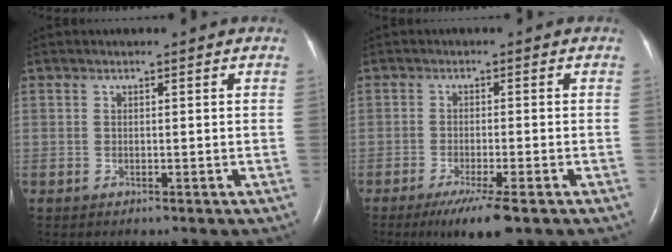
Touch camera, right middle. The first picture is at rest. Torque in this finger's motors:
{"motor_torque": [0.80, -0.73, 0.11, 0.04]}